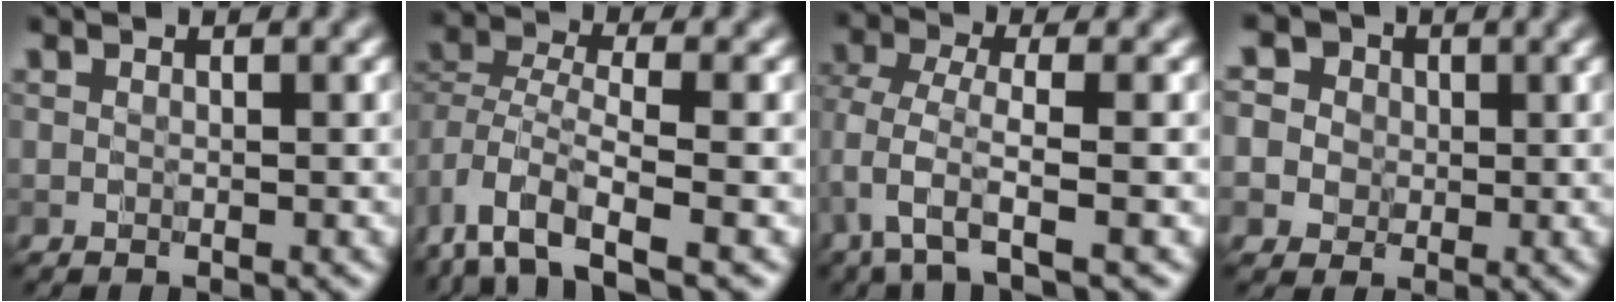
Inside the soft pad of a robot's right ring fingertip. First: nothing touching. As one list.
[{"total": 6.2, "force": [-3.5, 2.8, 4.2], "torque": [-0.079, -0.005, -0.076]}, {"total": 3.3, "force": [-1.6, 0.7, 2.8], "torque": [-0.064, -0.005, -0.038]}, {"total": 7.3, "force": [2.8, 6.3, 2.6], "torque": [-0.037, 0.027, 0.013]}]